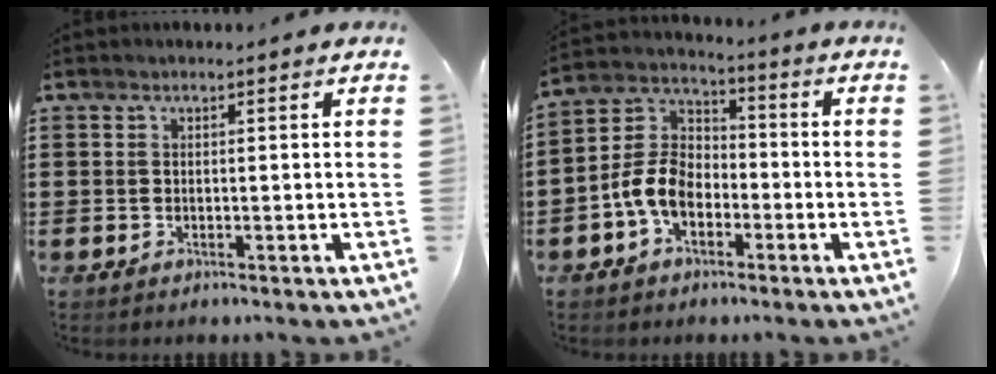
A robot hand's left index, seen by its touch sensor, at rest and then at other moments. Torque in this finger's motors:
{"motor_torque": [1.71, 0.43, 0.46, 0.17]}